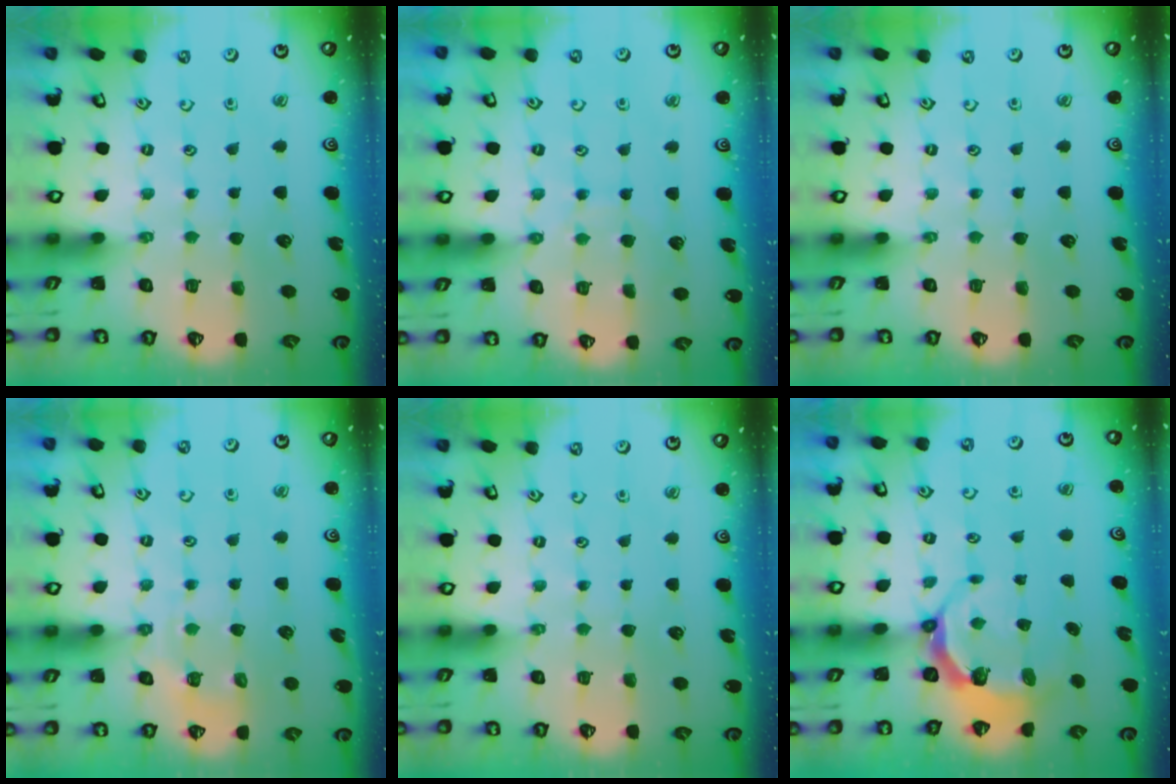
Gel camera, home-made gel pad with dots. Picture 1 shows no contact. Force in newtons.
{"total": 6.3, "press": 6.2, "slide": 0.6}
{"total": 0.0}
{"total": 6.2, "press": 6.1, "slide": 1.0}
{"total": 0.0}
{"total": 5.6, "press": 4.5, "slide": 3.3}